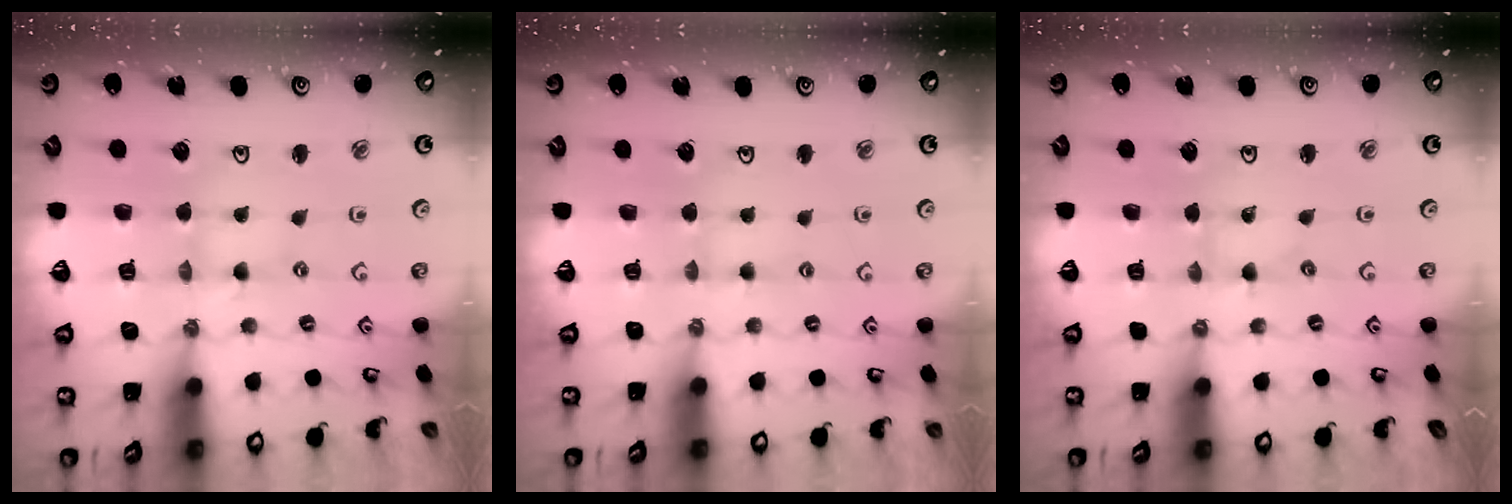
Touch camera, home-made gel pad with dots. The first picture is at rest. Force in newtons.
{"total": 2.1, "press": 2.0, "slide": 0.3}
{"total": 0.0}